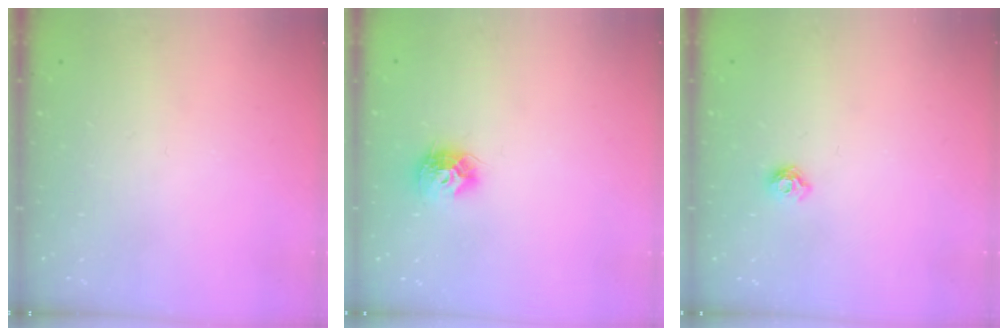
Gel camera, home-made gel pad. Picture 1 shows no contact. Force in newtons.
{"total": 9.3, "press": 9.3, "slide": 0.3}
{"total": 5.6, "press": 5.6, "slide": 0.9}